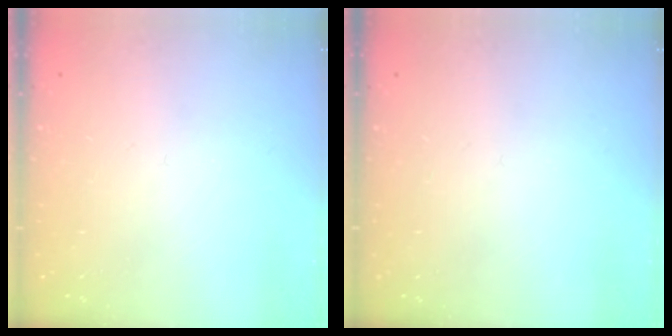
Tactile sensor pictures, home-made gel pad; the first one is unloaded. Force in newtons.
{"total": 0.0}